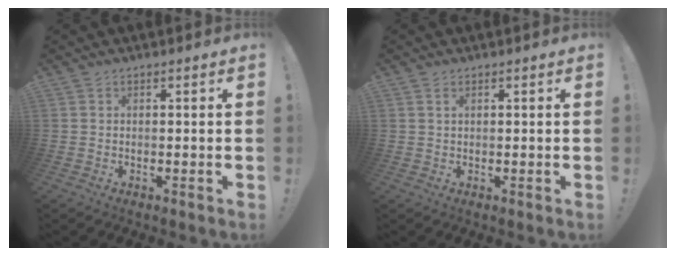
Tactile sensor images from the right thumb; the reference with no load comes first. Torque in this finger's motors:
{"motor_torque": [-0.05, -0.14, -0.16, 0.11, 0.04]}